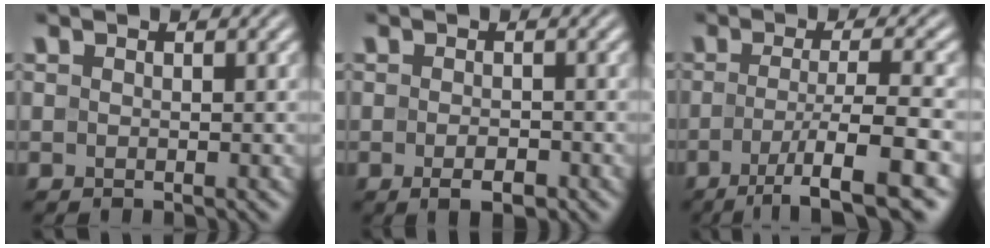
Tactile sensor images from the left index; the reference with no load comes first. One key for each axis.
{"total": 2.0, "fx": -1.0, "fy": 0.8, "fz": 1.6, "tx": -0.029, "ty": -0.003, "tz": -0.015}
{"total": 7.4, "fx": -3.1, "fy": 1.4, "fz": 6.6, "tx": -0.098, "ty": -0.005, "tz": -0.055}